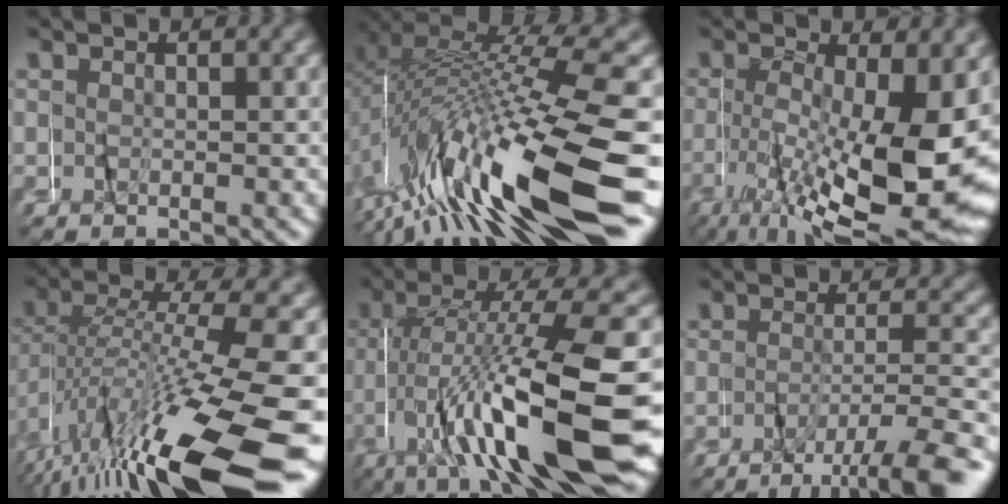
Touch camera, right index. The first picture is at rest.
{"total": 13.1, "force": [-4.9, 4.6, 11.2], "torque": [-0.202, -0.011, -0.068]}
{"total": 11.1, "force": [-1.3, 3.7, 10.4], "torque": [-0.163, -0.028, -0.005]}
{"total": 13.0, "force": [-5.6, 4.2, 10.9], "torque": [-0.193, -0.011, -0.078]}
{"total": 13.9, "force": [-4.4, 3.2, 12.7], "torque": [-0.211, -0.002, -0.060]}
{"total": 6.3, "force": [-5.1, 0.3, 3.7], "torque": [-0.058, -0.013, -0.084]}